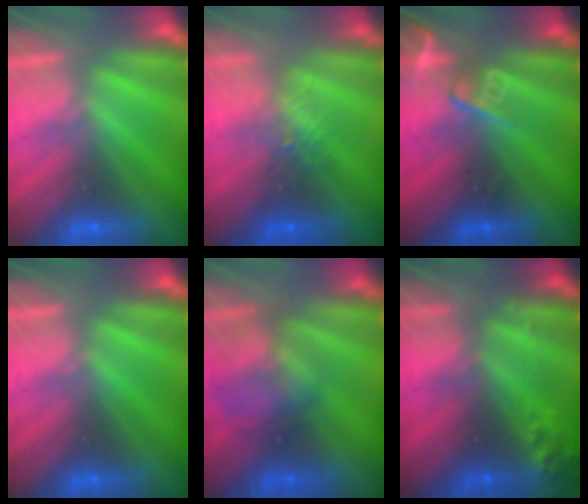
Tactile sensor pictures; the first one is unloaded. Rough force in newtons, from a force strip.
{"total": 2.2}
{"total": 2.7}
{"total": 0.0}
{"total": 2.3}
{"total": 7.7}